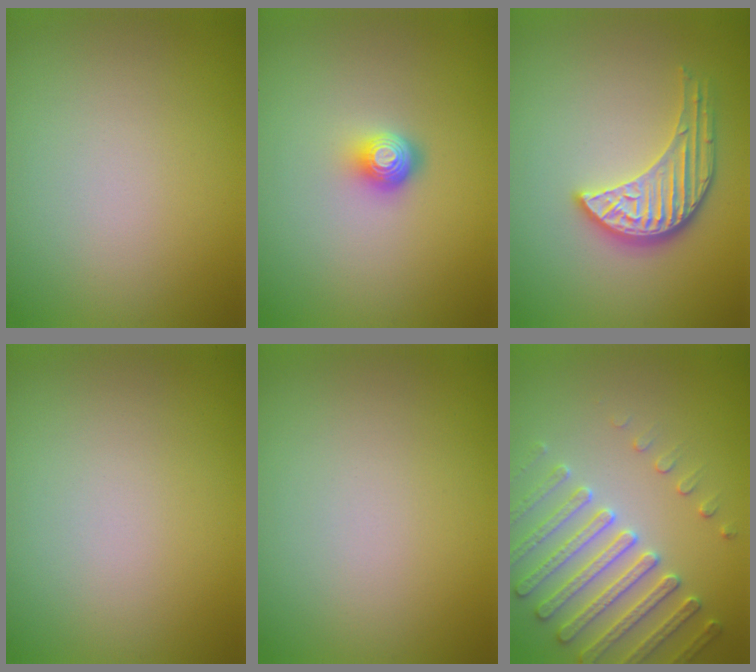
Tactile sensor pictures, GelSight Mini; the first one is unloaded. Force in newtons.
{"total": 2.3, "press": 1.5, "slide": 1.8}
{"total": 4.1, "press": 3.5, "slide": 2.2}
{"total": 0.0}
{"total": 0.0}
{"total": 4.5, "press": 4.5, "slide": 0.6}